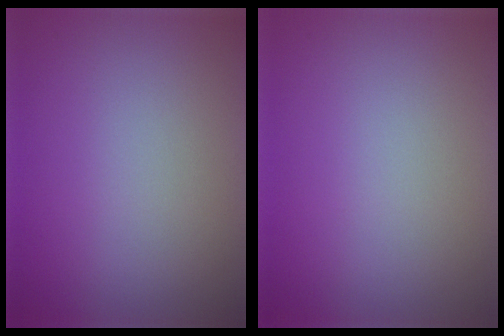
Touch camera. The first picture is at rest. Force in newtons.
{"total": 0.0}